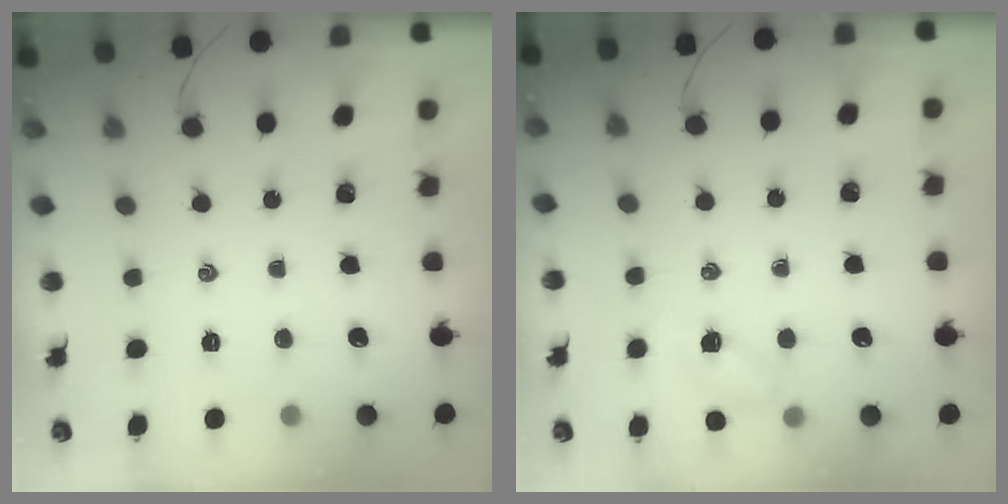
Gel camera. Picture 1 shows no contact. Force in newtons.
{"total": 5.2, "press": 5.1, "slide": 1.1}